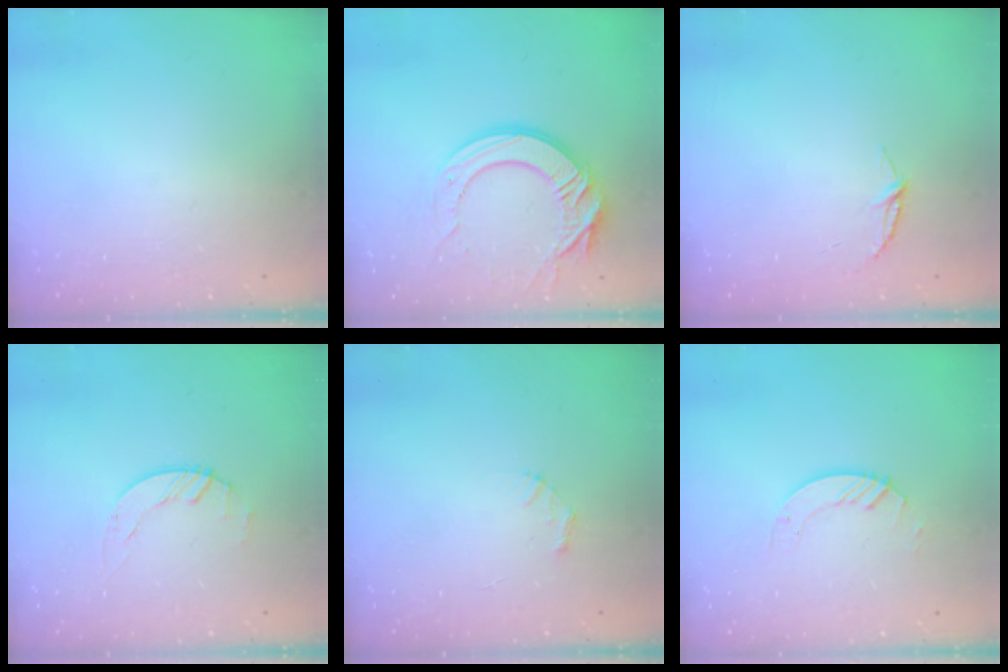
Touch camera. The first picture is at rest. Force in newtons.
{"total": 15.8, "press": 15.7, "slide": 1.7}
{"total": 5.1, "press": 5.1, "slide": 0.5}
{"total": 1.5, "press": 1.5, "slide": 0.2}
{"total": 2.1, "press": 2.1, "slide": 0.2}
{"total": 3.3, "press": 3.3, "slide": 0.1}